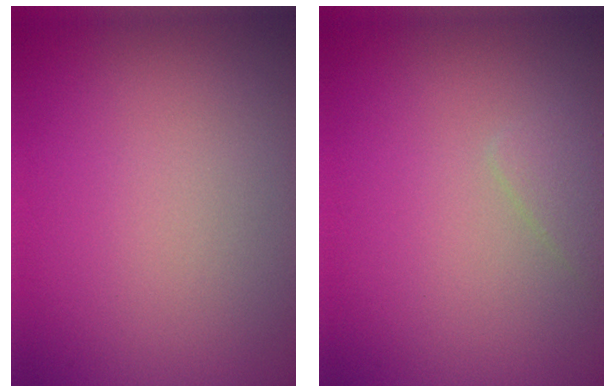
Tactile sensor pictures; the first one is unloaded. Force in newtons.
{"total": 1.1, "press": 1.1, "slide": 0.1}